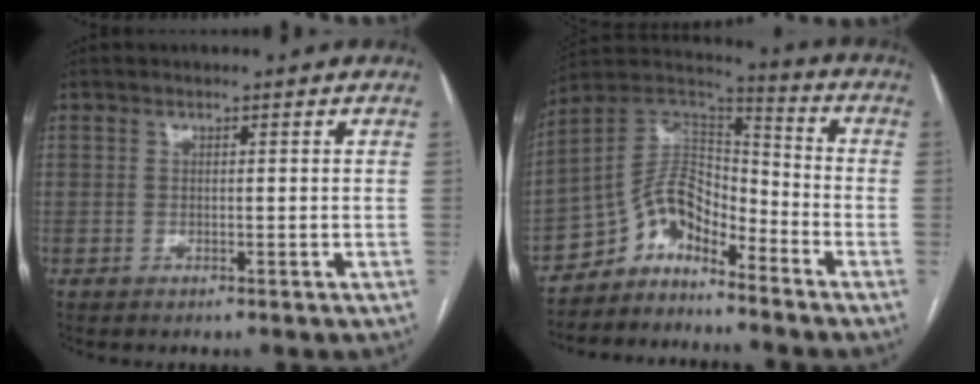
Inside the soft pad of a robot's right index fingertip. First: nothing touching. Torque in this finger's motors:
{"motor_torque": [1.02, -1.02, 0.43, 0.07]}